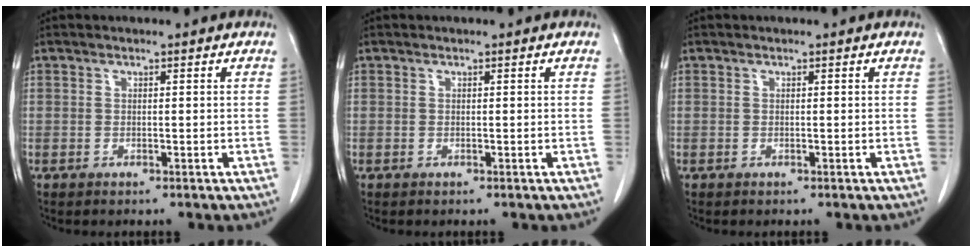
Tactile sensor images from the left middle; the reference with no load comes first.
{"total": 0.0}
{"total": 0.0}